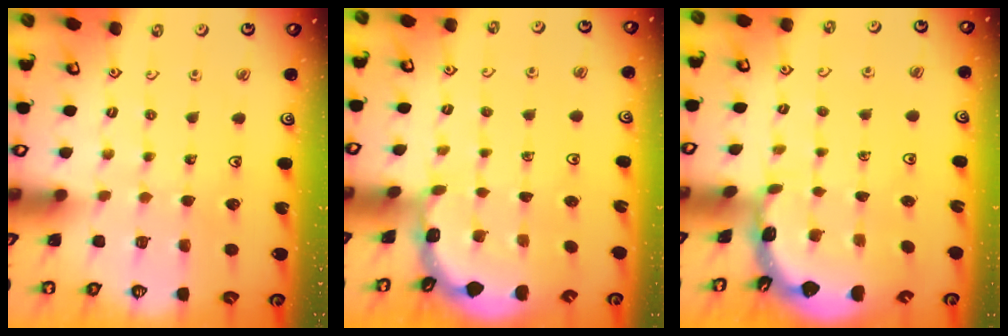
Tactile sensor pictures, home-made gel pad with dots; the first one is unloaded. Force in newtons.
{"total": 1.8, "press": 1.8, "slide": 0.3}
{"total": 1.8, "press": 1.8, "slide": 0.1}